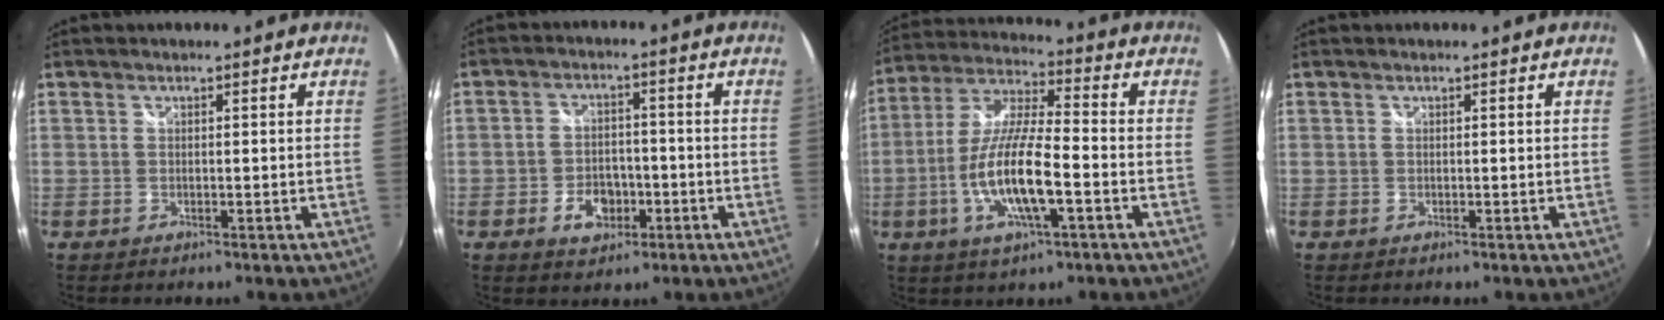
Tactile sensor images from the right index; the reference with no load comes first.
{"total": 6.2, "force": [-2.8, 4.3, 3.6], "torque": [-0.075, 0.011, -0.038]}
{"total": 14.2, "force": [-4.4, 3.0, 13.2], "torque": [-0.270, -0.005, -0.083]}
{"total": 0.0}